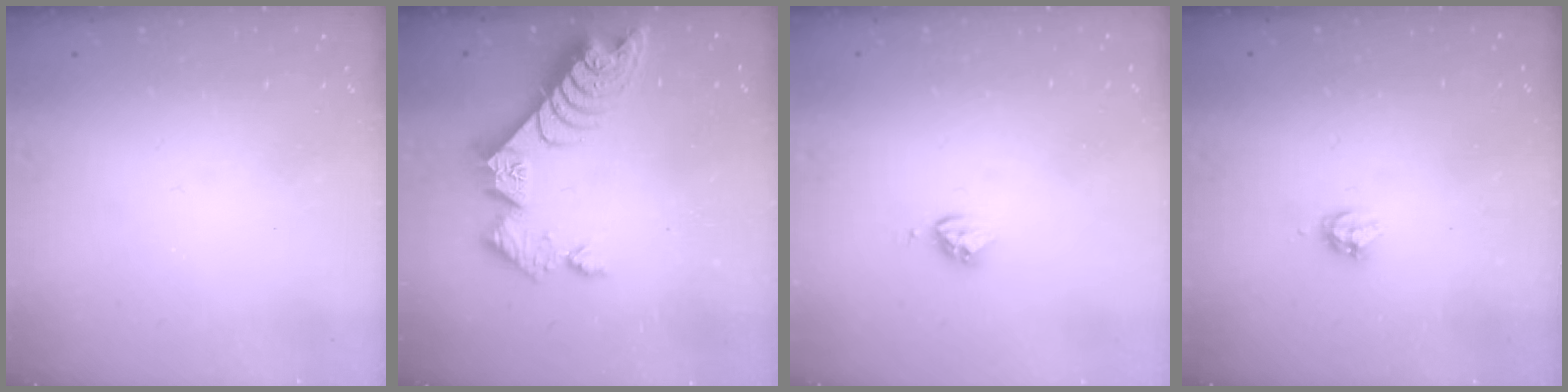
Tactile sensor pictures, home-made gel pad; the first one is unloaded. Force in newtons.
{"total": 10.6, "press": 10.5, "slide": 0.9}
{"total": 3.6, "press": 3.6, "slide": 0.5}
{"total": 4.7, "press": 4.6, "slide": 0.6}